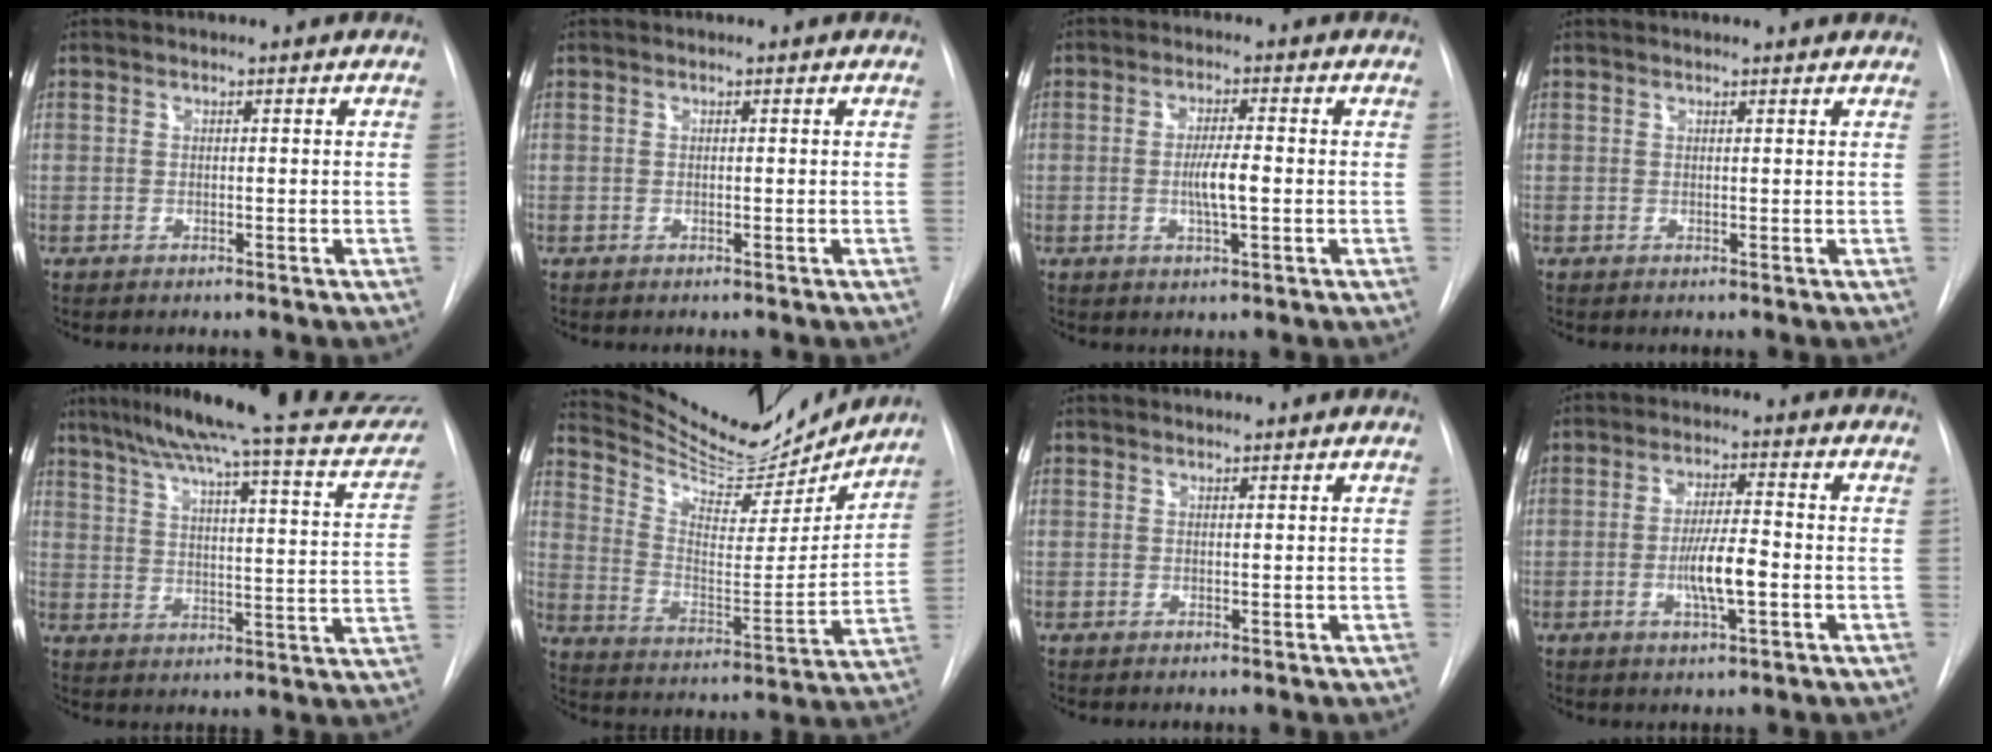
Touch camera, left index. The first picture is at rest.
{"total": 0.0}
{"total": 4.5, "force": [-0.6, 0.6, 4.4], "torque": [-0.082, -0.004, -0.010]}
{"total": 2.9, "force": [2.8, 0.3, 0.7], "torque": [-0.012, 0.013, 0.026]}
{"total": 26.3, "force": [22.7, 2.6, 12.9], "torque": [-0.192, -0.032, 0.282]}
{"total": 19.8, "force": [18.8, 4.1, 4.5], "torque": [-0.080, -0.037, 0.284]}
{"total": 0.6, "force": [0.6, -0.1, 0.0], "torque": [-0.007, 0.004, 0.013]}
{"total": 6.5, "force": [-1.6, 1.0, 6.2], "torque": [-0.118, -0.003, -0.029]}